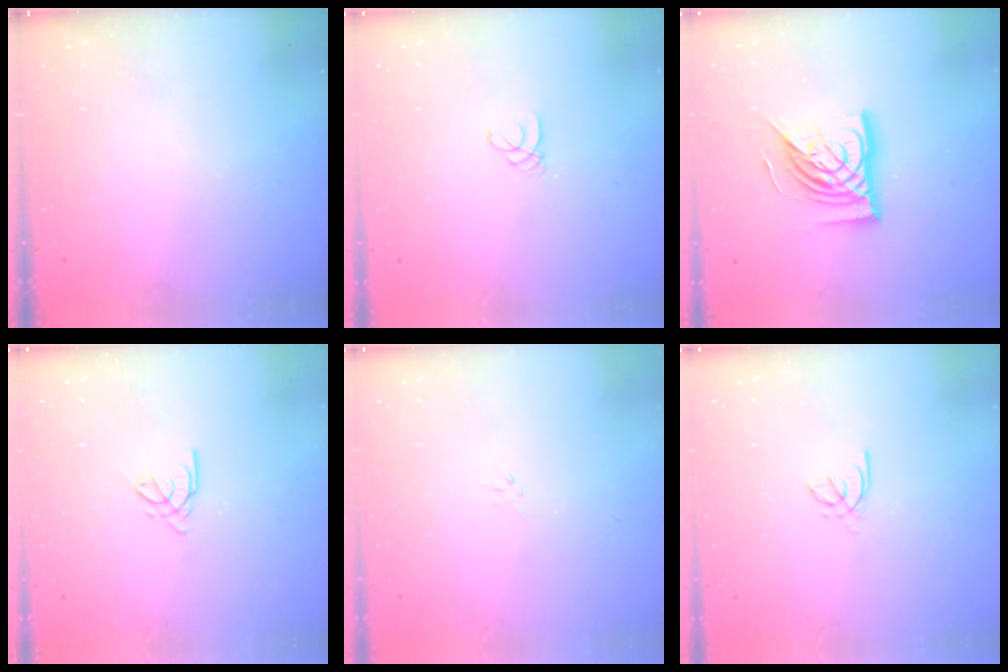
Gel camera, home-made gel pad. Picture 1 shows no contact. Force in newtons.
{"total": 1.4, "press": 1.4, "slide": 0.1}
{"total": 15.6, "press": 15.5, "slide": 1.7}
{"total": 2.6, "press": 2.6, "slide": 0.1}
{"total": 0.0}
{"total": 2.1, "press": 2.1, "slide": 0.6}